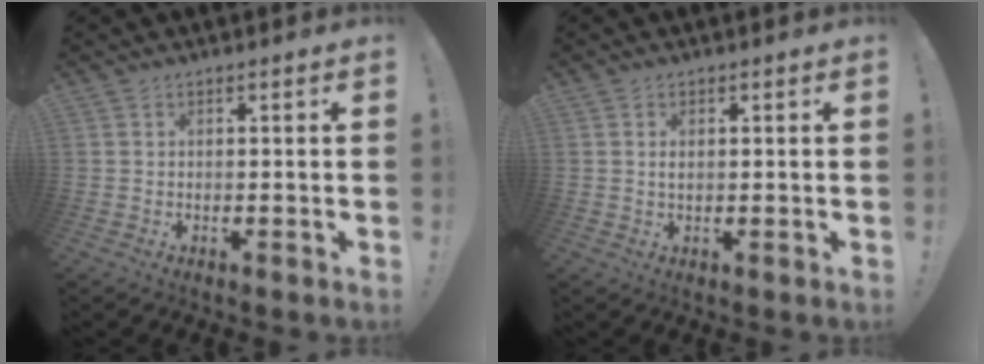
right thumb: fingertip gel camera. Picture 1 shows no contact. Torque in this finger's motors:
{"motor_torque": [-0.05, -0.47, 0.05, 0.28, -0.02]}